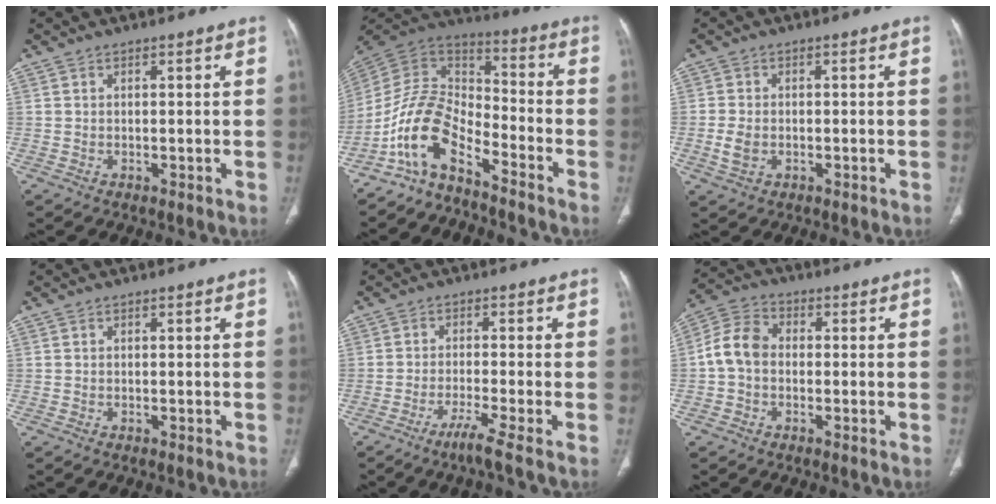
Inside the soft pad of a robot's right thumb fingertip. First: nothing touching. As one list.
[{"total": 12.1, "force": [-8.3, 5.4, 7.0], "torque": [-0.127, 0.089, -0.167]}, {"total": 3.4, "force": [-0.8, 2.4, 2.2], "torque": [-0.048, 0.004, -0.012]}, {"total": 0.0}, {"total": 4.3, "force": [-2.8, -1.2, 3.0], "torque": [-0.069, -0.003, -0.061]}, {"total": 7.3, "force": [-0.6, 5.6, 4.7], "torque": [-0.081, 0.024, -0.024]}]